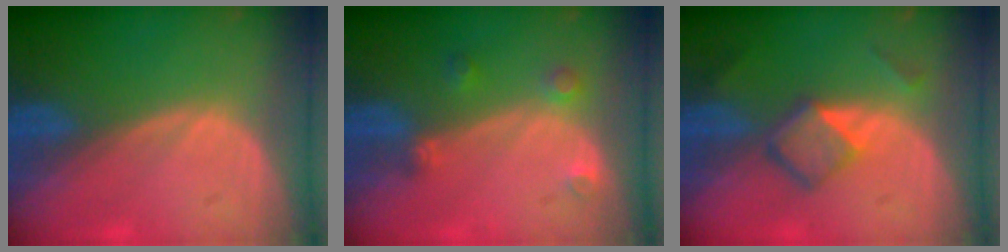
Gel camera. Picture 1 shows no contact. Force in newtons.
{"total": 2.9, "press": 2.8, "slide": 0.8}
{"total": 5.0, "press": 4.6, "slide": 1.9}